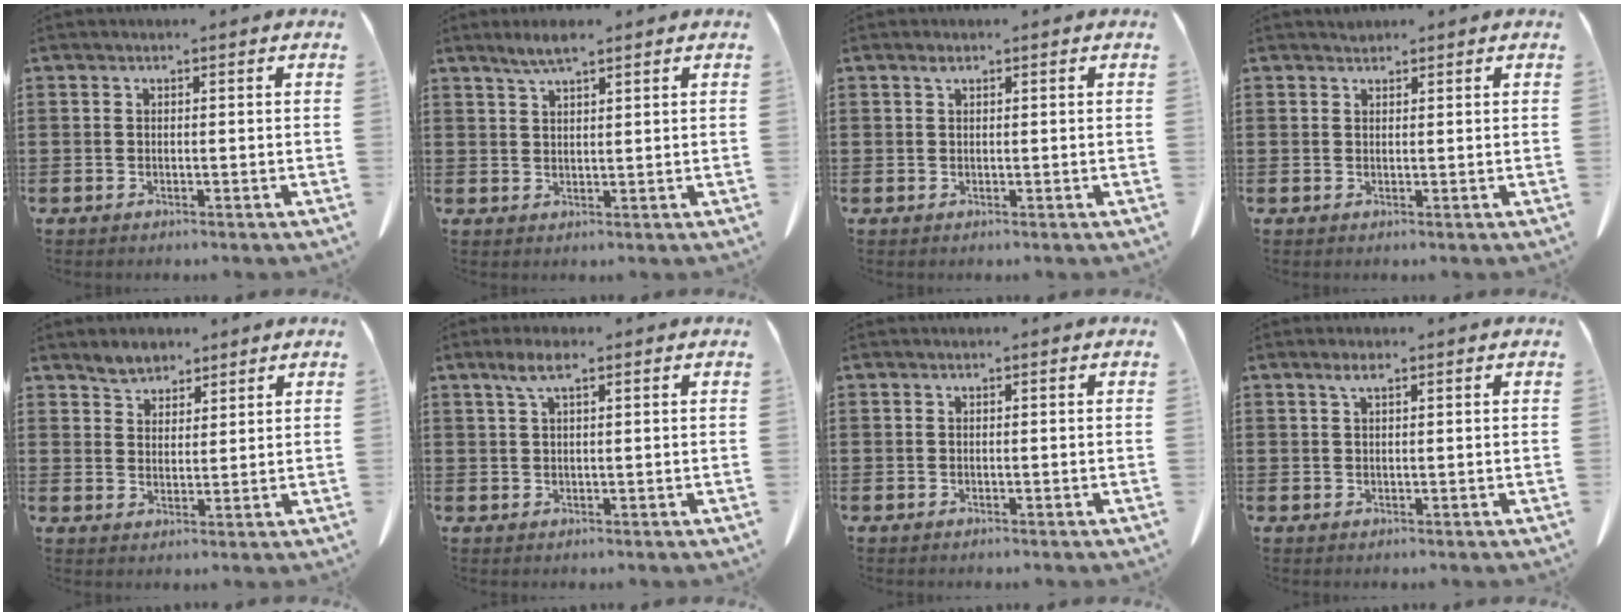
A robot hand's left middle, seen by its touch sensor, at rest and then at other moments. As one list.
[{"total": 3.4, "force": [2.5, 0.5, 2.3], "torque": [-0.050, 0.001, 0.045]}, {"total": 0.8, "force": [0.4, 0.3, 0.6], "torque": [-0.013, 0.000, 0.009]}, {"total": 0.9, "force": [0.9, 0.2, 0.2], "torque": [-0.005, -0.003, 0.019]}, {"total": 3.8, "force": [3.3, 1.8, 0.5], "torque": [-0.022, 0.002, 0.066]}, {"total": 3.5, "force": [1.8, 0.7, 2.9], "torque": [-0.061, 0.004, 0.030]}, {"total": 0.0}, {"total": 1.9, "force": [1.0, 0.3, 1.6], "torque": [-0.034, 0.000, 0.018]}]